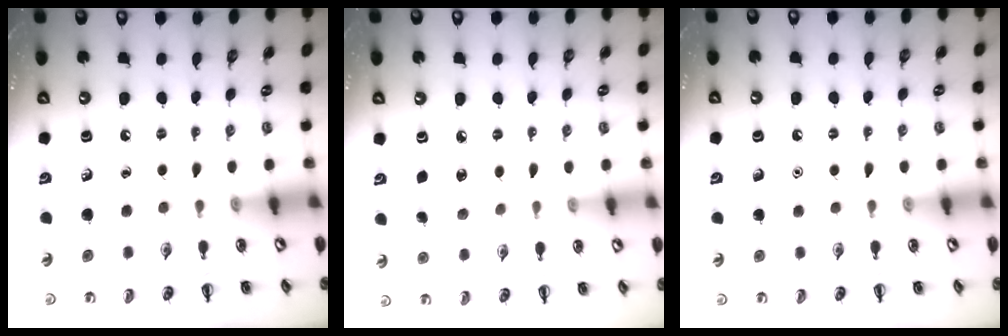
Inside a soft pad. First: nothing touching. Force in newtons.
{"total": 6.0, "press": 5.8, "slide": 1.8}
{"total": 1.5, "press": 1.5, "slide": 0.1}